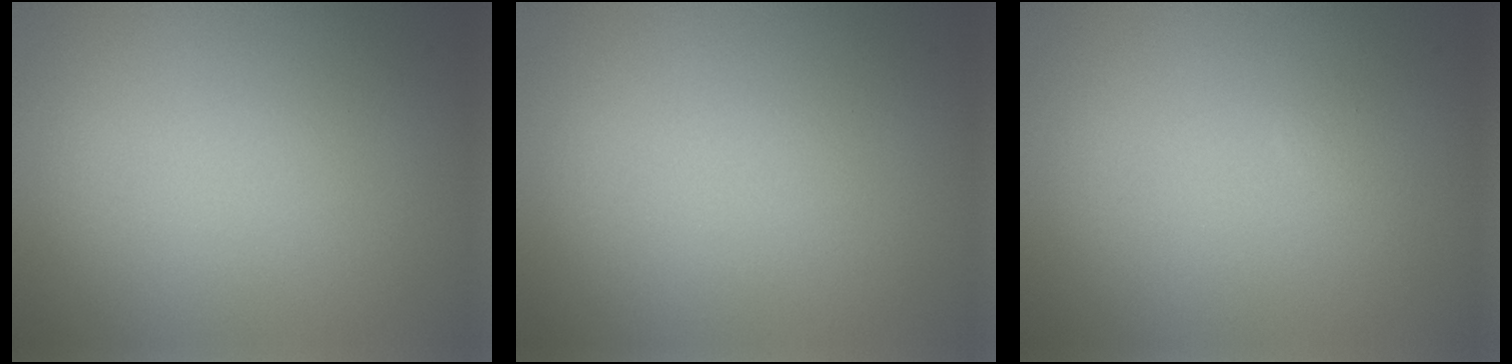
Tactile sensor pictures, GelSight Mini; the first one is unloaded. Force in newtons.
{"total": 0.0}
{"total": 0.5, "press": 0.5, "slide": 0.0}